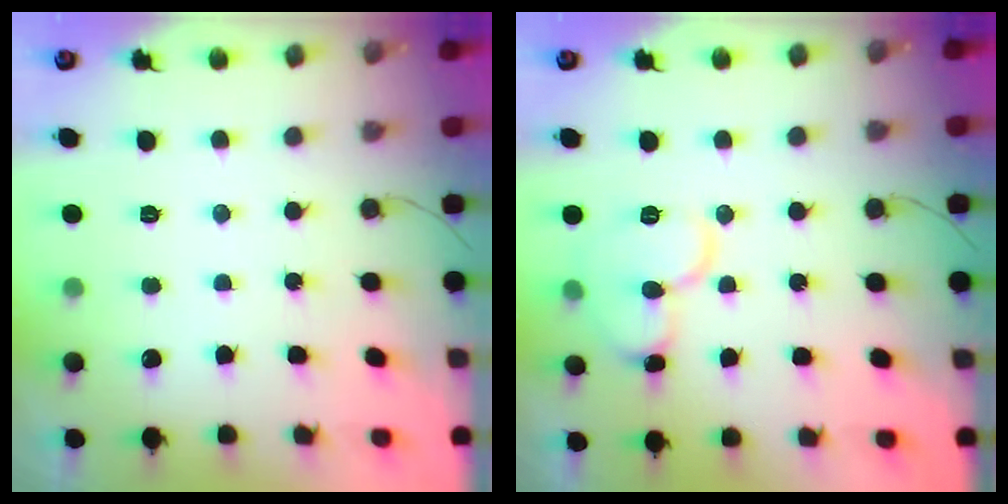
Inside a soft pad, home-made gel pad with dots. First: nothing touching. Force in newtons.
{"total": 11.4, "press": 11.3, "slide": 1.2}